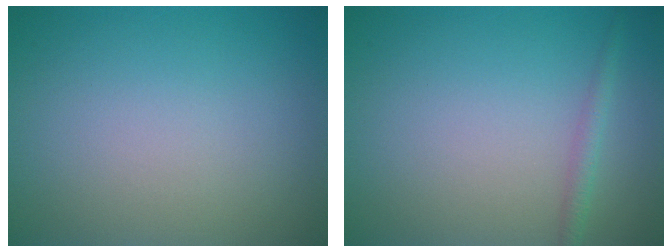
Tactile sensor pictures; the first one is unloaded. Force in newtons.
{"total": 1.3, "press": 1.3, "slide": 0.1}